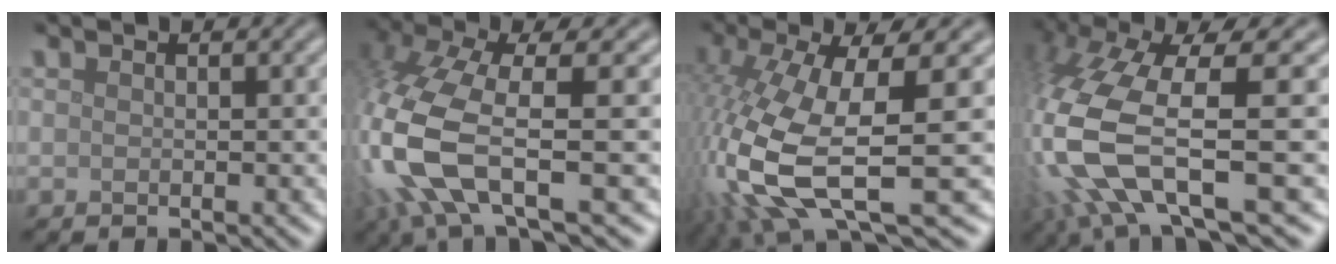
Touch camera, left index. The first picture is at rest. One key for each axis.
{"total": 9.7, "fx": -1.8, "fy": 3.6, "fz": 8.8, "tx": -0.216, "ty": -0.014, "tz": -0.037}
{"total": 12.4, "fx": -2.7, "fy": 4.3, "fz": 11.3, "tx": -0.265, "ty": -0.025, "tz": -0.043}
{"total": 12.7, "fx": -2.1, "fy": 4.5, "fz": 11.7, "tx": -0.265, "ty": -0.021, "tz": -0.028}